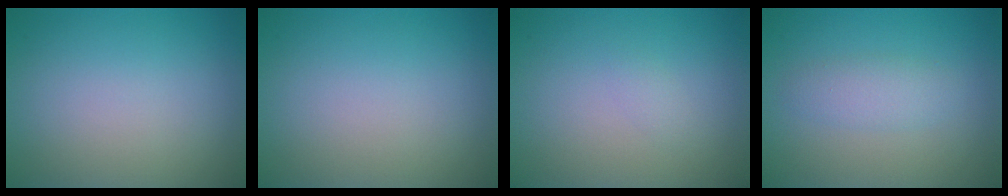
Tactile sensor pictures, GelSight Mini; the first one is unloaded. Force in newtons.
{"total": 0.0}
{"total": 0.7, "press": 0.7, "slide": 0.1}
{"total": 2.0, "press": 2.0, "slide": 0.0}